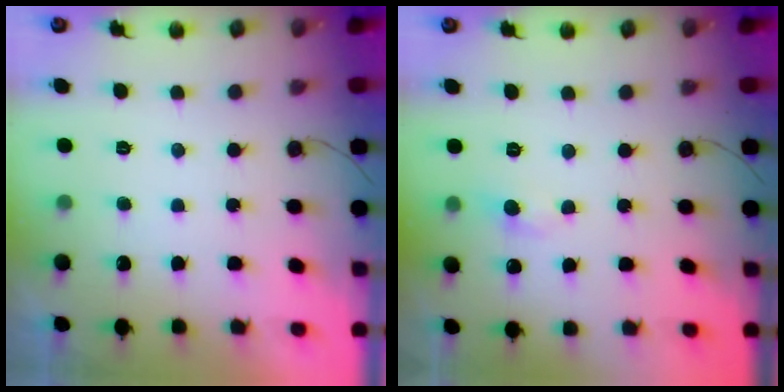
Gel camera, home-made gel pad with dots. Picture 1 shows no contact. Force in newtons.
{"total": 3.7, "press": 3.7, "slide": 0.3}